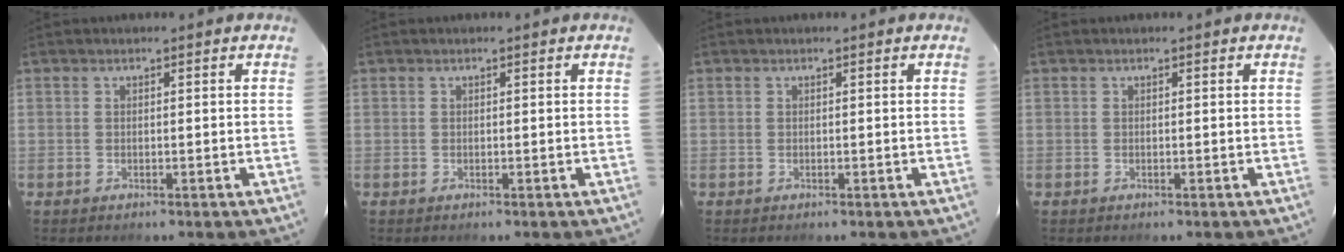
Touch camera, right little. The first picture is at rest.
{"total": 0.0}
{"total": 0.0}
{"total": 0.0}